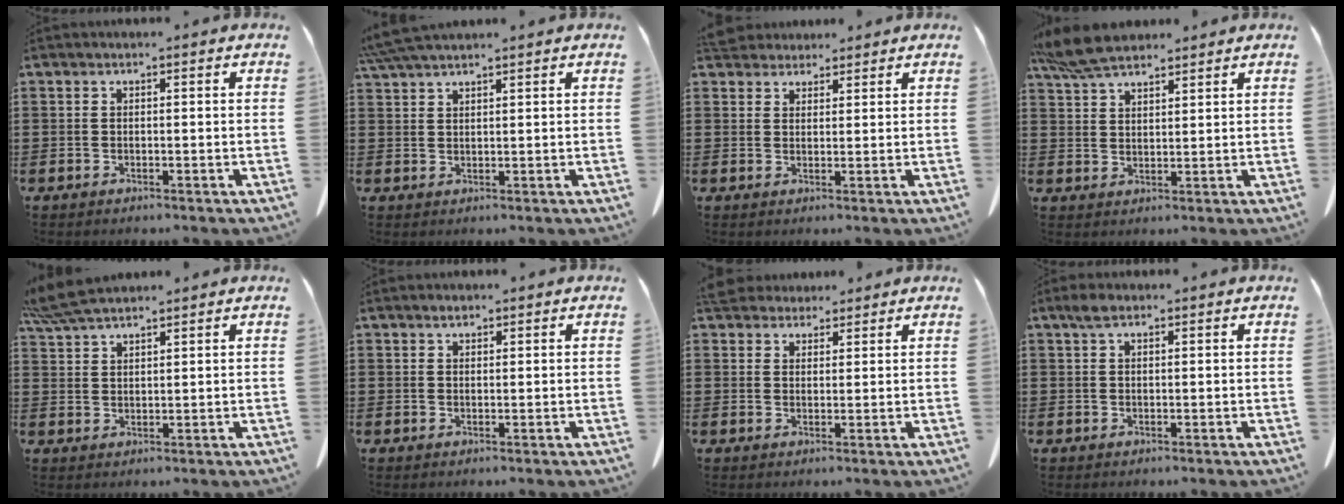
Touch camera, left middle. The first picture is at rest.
{"total": 4.2, "force": [3.7, 0.3, 1.9], "torque": [-0.049, -0.005, 0.071]}
{"total": 3.9, "force": [3.7, 1.2, 0.5], "torque": [-0.022, -0.006, 0.072]}
{"total": 7.0, "force": [5.9, 1.9, 3.2], "torque": [-0.081, -0.007, 0.115]}
{"total": 6.1, "force": [5.2, 1.0, 2.9], "torque": [-0.072, -0.011, 0.102]}
{"total": 1.4, "force": [1.1, 0.5, 0.6], "torque": [-0.006, -0.004, 0.021]}
{"total": 4.6, "force": [4.2, 1.5, 1.0], "torque": [-0.033, -0.006, 0.082]}
{"total": 2.1, "force": [1.2, 1.0, 1.3], "torque": [-0.031, 0.005, 0.023]}